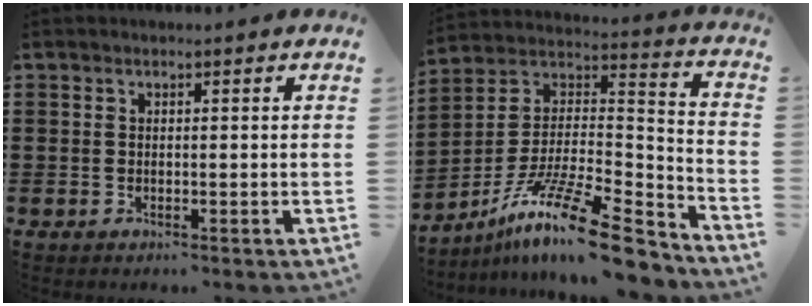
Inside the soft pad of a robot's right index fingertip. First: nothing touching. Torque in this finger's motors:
{"motor_torque": [1.36, 0.78, 1.05, 0.21]}